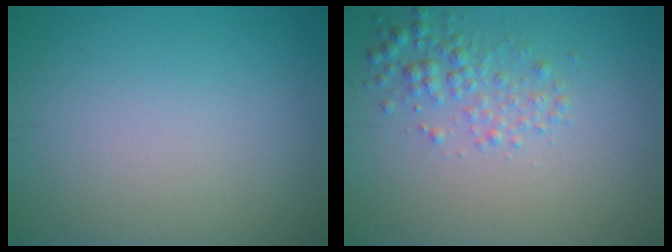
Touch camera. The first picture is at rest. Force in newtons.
{"total": 2.5, "press": 2.5, "slide": 0.1}